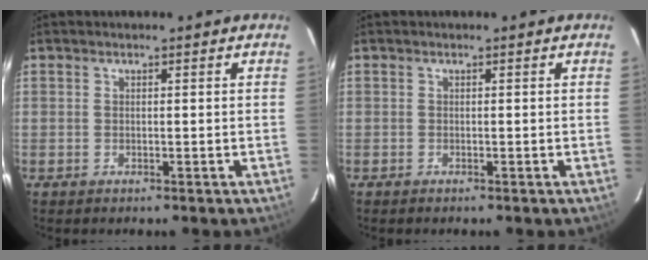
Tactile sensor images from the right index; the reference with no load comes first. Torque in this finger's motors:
{"motor_torque": [0.11, 0.00, 0.04, 0.01]}